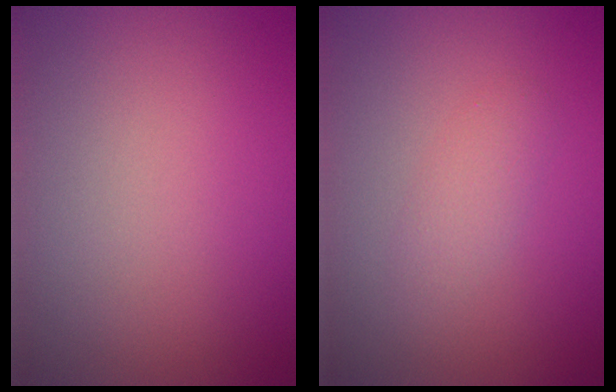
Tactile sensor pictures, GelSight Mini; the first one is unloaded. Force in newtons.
{"total": 1.5, "press": 1.5, "slide": 0.1}